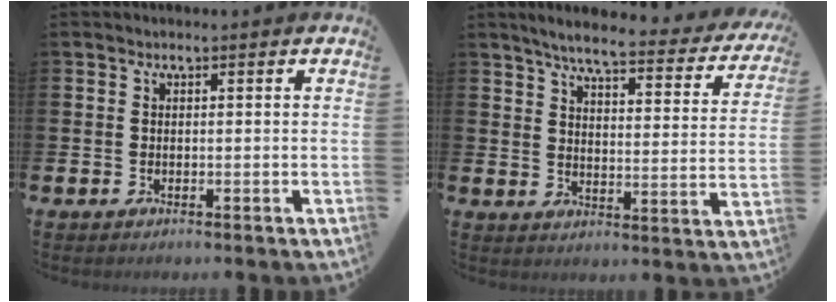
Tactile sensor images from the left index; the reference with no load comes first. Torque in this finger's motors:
{"motor_torque": [0.98, -1.16, 0.13, 0.09]}